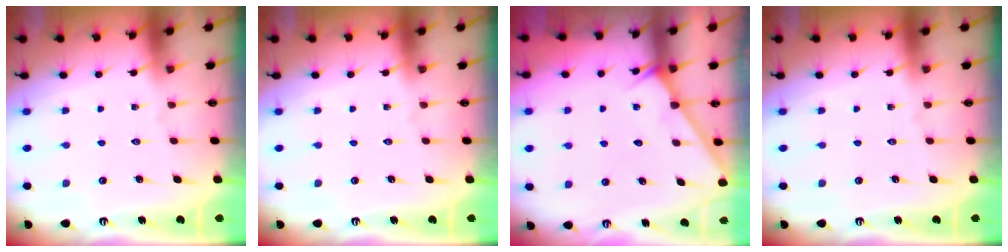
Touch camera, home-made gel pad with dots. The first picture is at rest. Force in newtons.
{"total": 0.0}
{"total": 3.1, "press": 3.1, "slide": 0.4}
{"total": 0.0}